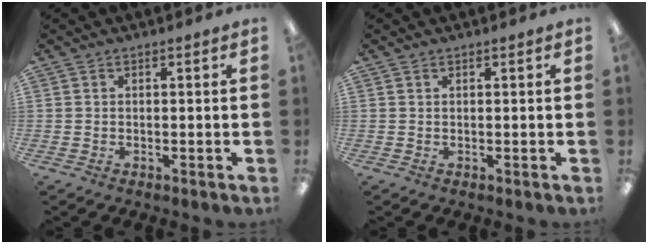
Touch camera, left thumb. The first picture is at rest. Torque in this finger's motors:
{"motor_torque": [-0.03, -0.10, -0.24, 0.08, 0.00]}